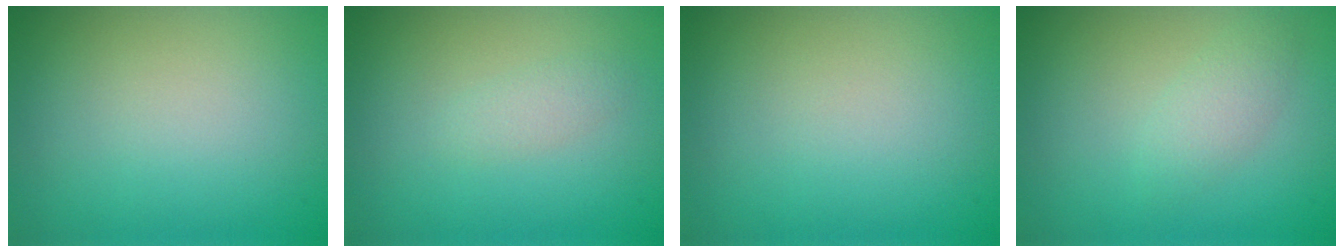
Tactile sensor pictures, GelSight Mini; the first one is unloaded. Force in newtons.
{"total": 1.1, "press": 1.1, "slide": 0.1}
{"total": 0.0}
{"total": 1.7, "press": 1.7, "slide": 0.0}